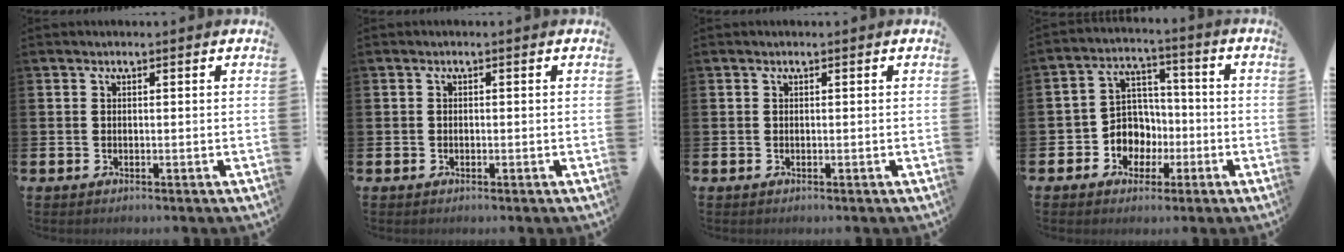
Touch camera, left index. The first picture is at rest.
{"total": 0.5, "force": [-0.3, 0.4, 0.1], "torque": [-0.003, 0.004, -0.007]}
{"total": 0.0}
{"total": 6.6, "force": [-1.4, 6.2, 1.9], "torque": [-0.066, 0.002, -0.030]}